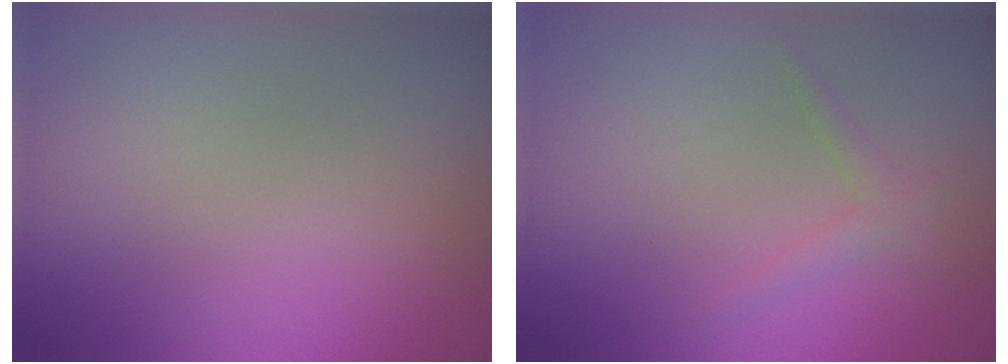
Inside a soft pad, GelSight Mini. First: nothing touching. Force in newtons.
{"total": 1.1, "press": 1.1, "slide": 0.0}